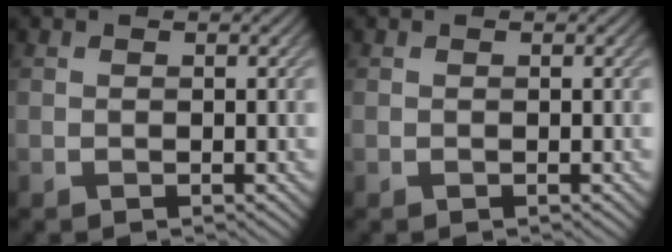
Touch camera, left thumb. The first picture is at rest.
{"total": 0.0}